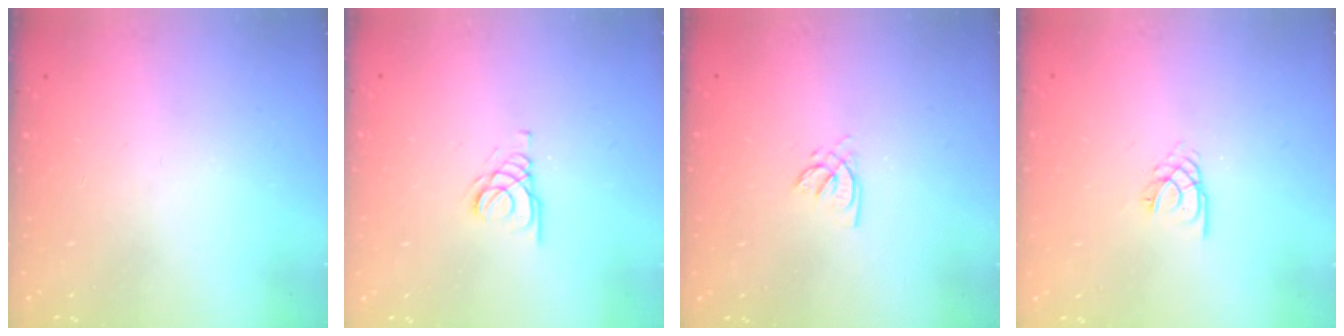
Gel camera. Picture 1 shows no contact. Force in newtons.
{"total": 1.6, "press": 1.6, "slide": 0.2}
{"total": 1.4, "press": 1.4, "slide": 0.2}
{"total": 2.8, "press": 2.7, "slide": 0.3}